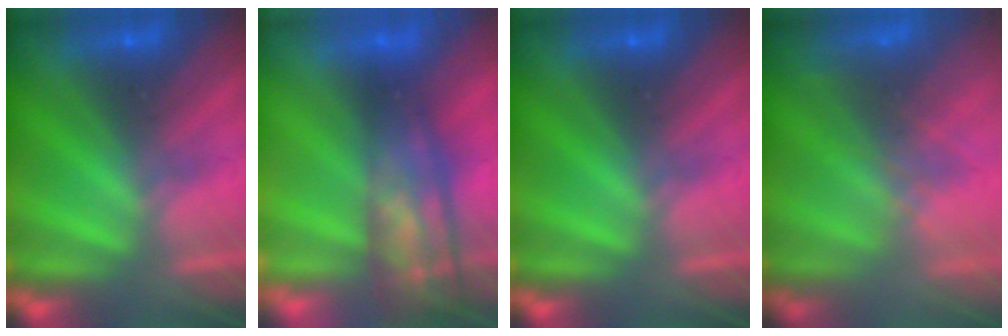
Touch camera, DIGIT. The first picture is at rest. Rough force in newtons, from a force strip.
{"total": 5.7}
{"total": 0.0}
{"total": 5.9}